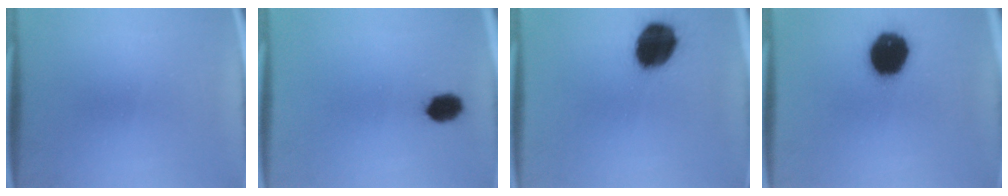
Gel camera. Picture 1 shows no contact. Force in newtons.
{"total": 5.1}
{"total": 15.8}
{"total": 16.5}